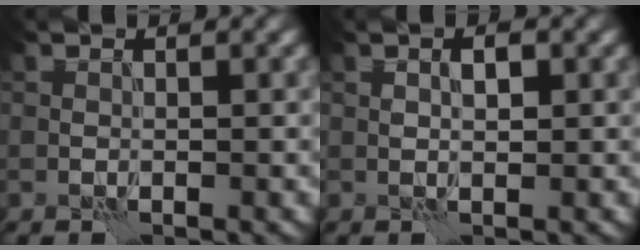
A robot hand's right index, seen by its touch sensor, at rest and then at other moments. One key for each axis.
{"total": 1.5, "fx": 0.4, "fy": 0.7, "fz": 1.3, "tx": -0.023, "ty": 0.003, "tz": 0.005}